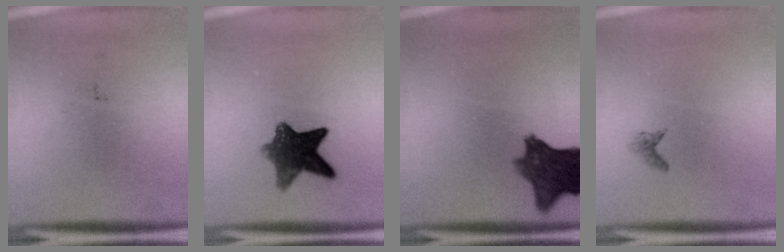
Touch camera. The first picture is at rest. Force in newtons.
{"total": 8.2}
{"total": 9.1}
{"total": 0.7}